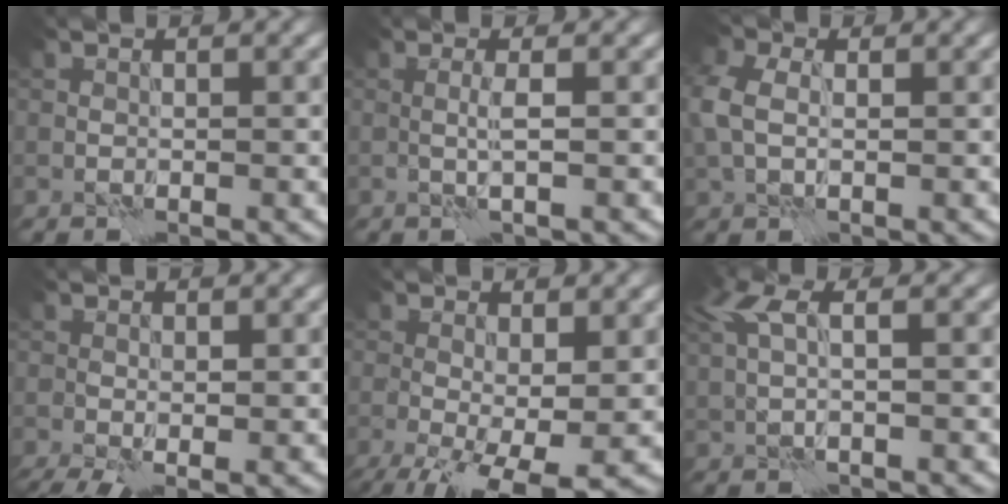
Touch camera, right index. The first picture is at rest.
{"total": 1.5, "force": [0.0, 0.1, 1.5], "torque": [-0.032, 0.000, -0.003]}
{"total": 4.4, "force": [0.3, 3.1, 3.1], "torque": [-0.092, 0.006, 0.004]}
{"total": 2.9, "force": [-1.0, 1.0, 2.4], "torque": [-0.051, -0.010, -0.019]}
{"total": 7.9, "force": [-2.9, 2.9, 6.7], "torque": [-0.120, -0.026, -0.037]}
{"total": 3.5, "force": [1.2, 1.2, 3.1], "torque": [-0.065, 0.008, 0.020]}